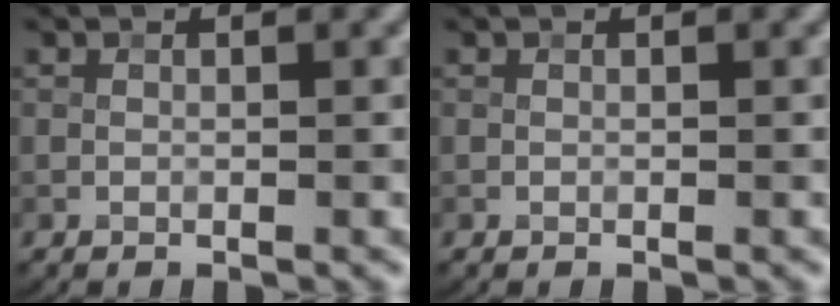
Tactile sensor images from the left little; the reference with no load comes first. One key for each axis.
{"total": 0.0}